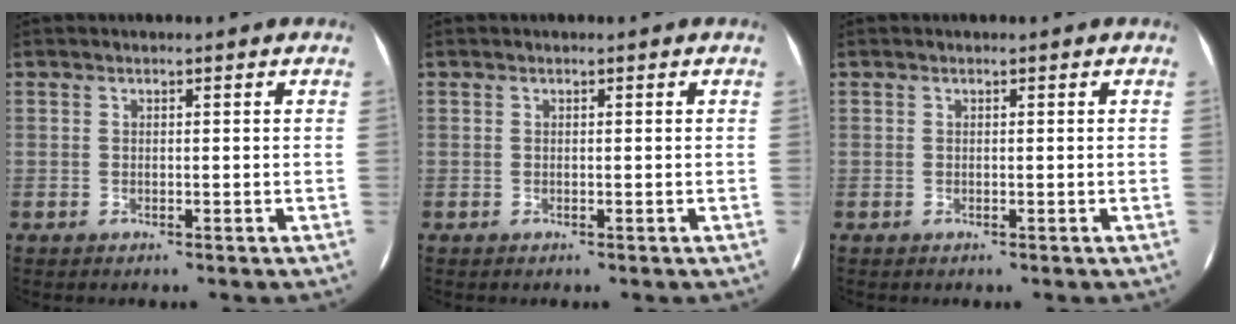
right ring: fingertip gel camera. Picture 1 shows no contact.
{"total": 0.0}
{"total": 0.0}